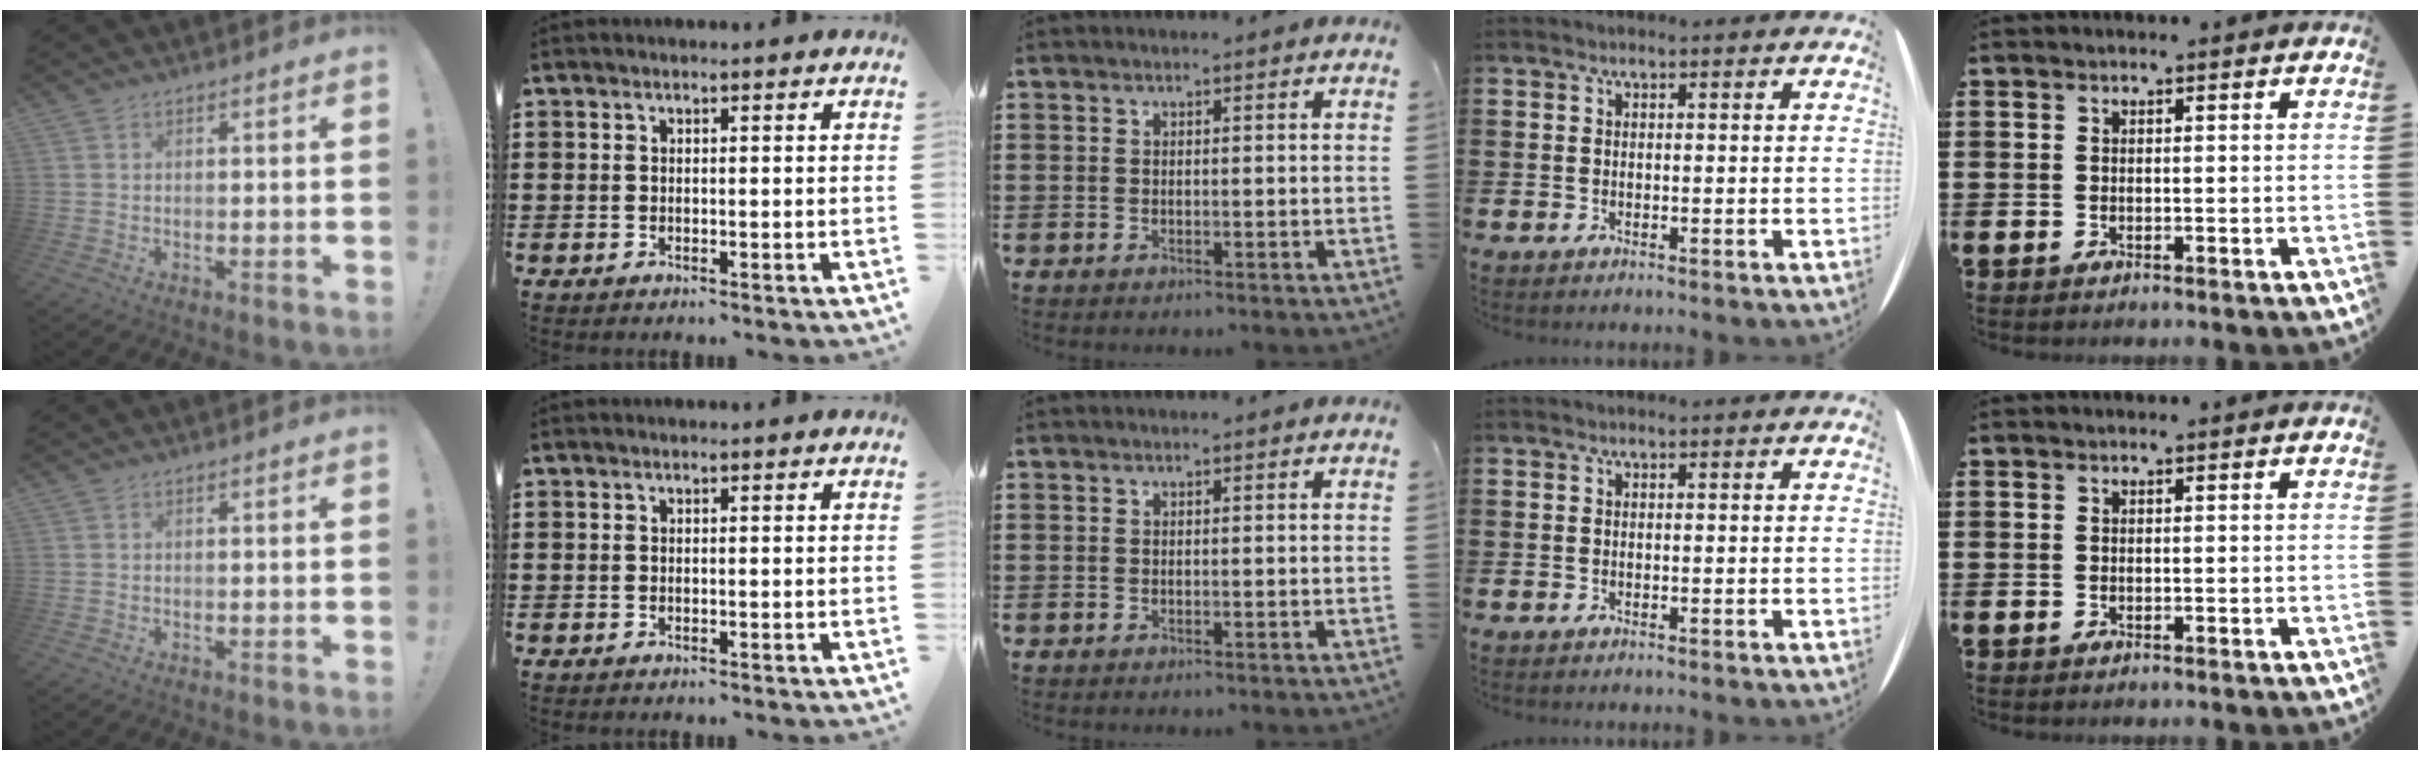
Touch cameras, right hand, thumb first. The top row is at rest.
{}